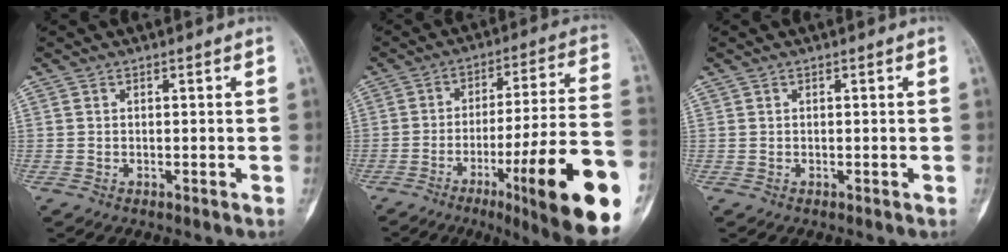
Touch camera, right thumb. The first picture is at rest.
{"total": 24.2, "force": [-9.7, 2.7, 22.0], "torque": [-0.275, 0.032, -0.141]}
{"total": 0.0}